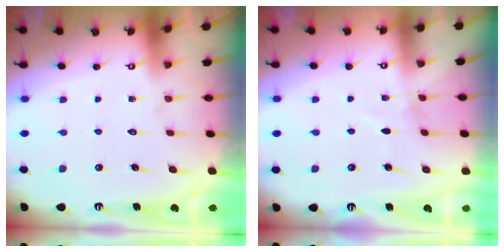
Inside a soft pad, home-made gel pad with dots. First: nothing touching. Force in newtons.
{"total": 2.6, "press": 2.6, "slide": 0.3}